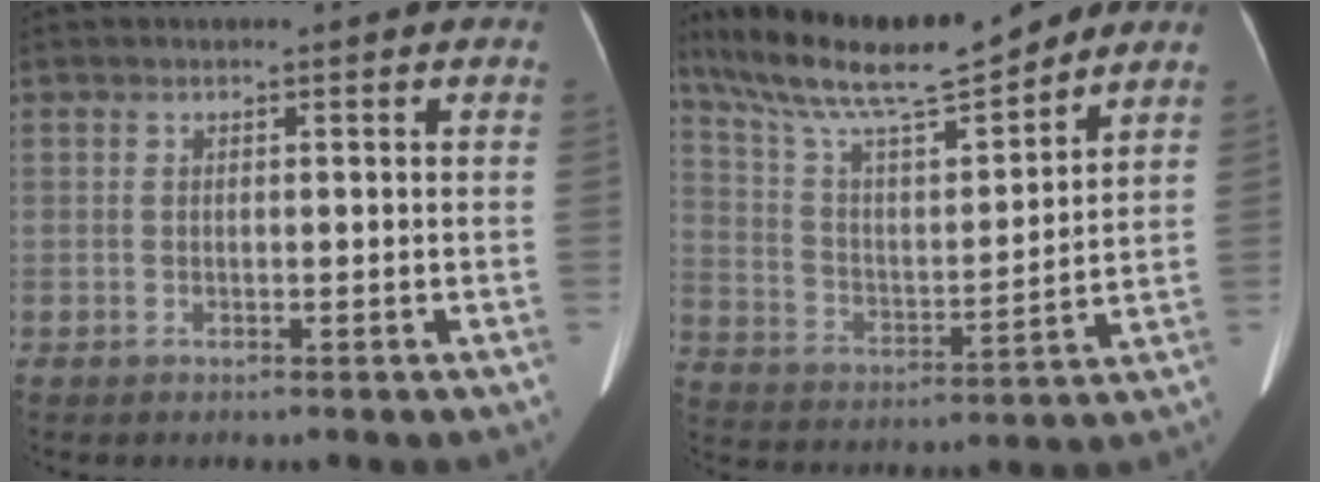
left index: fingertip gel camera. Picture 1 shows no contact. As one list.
[{"total": 18.9, "force": [15.8, 2.4, 10.2], "torque": [-0.187, 0.014, 0.277]}]